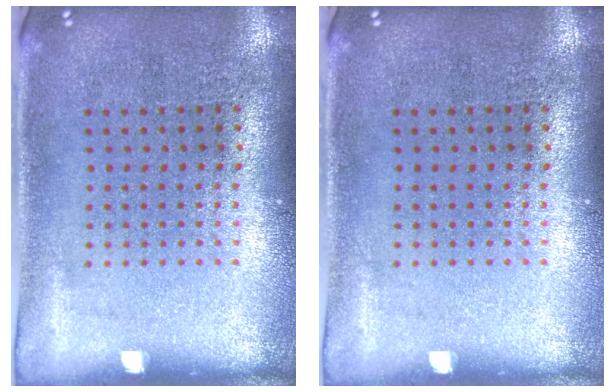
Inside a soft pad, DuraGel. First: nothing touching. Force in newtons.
{"total": 0.0}